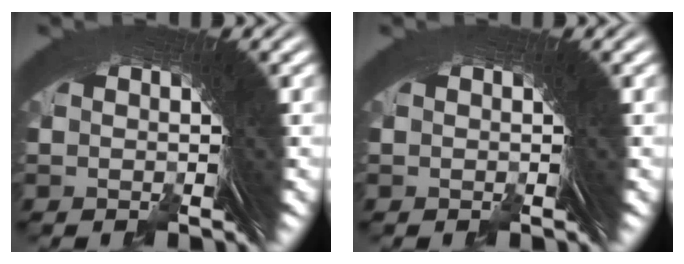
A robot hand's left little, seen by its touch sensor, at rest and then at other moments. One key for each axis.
{"total": 0.0}